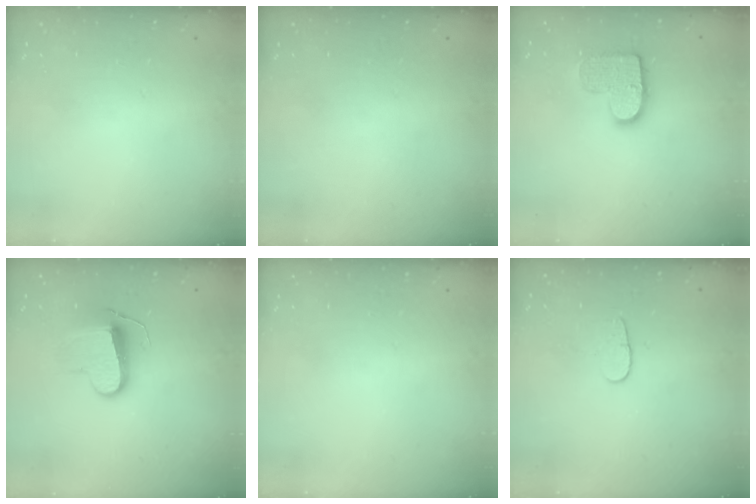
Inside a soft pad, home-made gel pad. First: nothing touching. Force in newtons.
{"total": 0.0}
{"total": 11.8, "press": 11.7, "slide": 0.6}
{"total": 9.9, "press": 9.9, "slide": 0.6}
{"total": 0.0}
{"total": 4.5, "press": 4.4, "slide": 0.5}